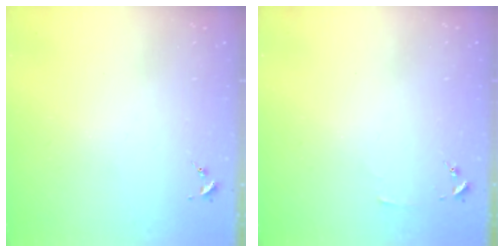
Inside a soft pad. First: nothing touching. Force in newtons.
{"total": 2.8, "press": 2.8, "slide": 0.3}